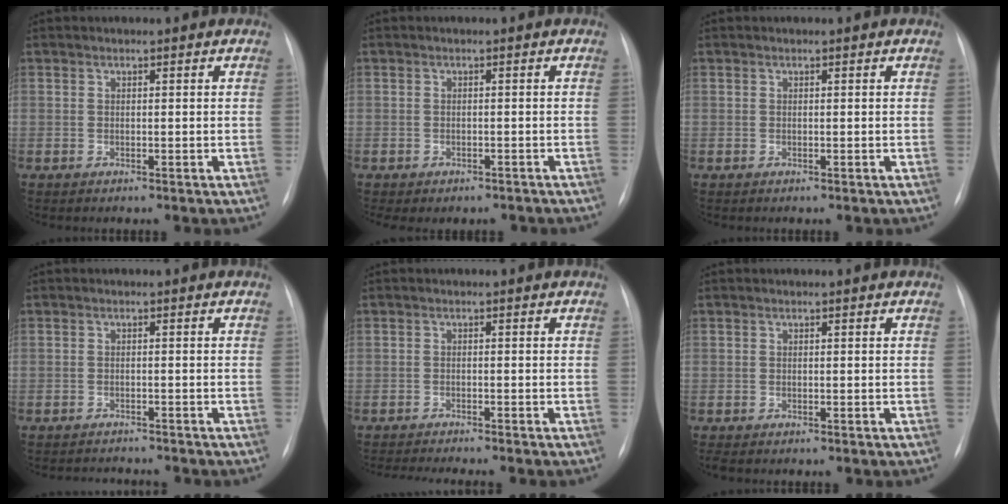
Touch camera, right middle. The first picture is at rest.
{"total": 4.1, "force": [-3.3, 2.3, 0.9], "torque": [-0.006, 0.011, -0.038]}
{"total": 0.0}
{"total": 3.0, "force": [-3.0, 0.2, 0.1], "torque": [0.000, -0.007, -0.043]}
{"total": 6.4, "force": [-5.8, -0.6, 2.8], "torque": [-0.031, -0.012, -0.088]}
{"total": 0.6, "force": [-0.5, 0.1, 0.3], "torque": [-0.004, -0.002, -0.009]}